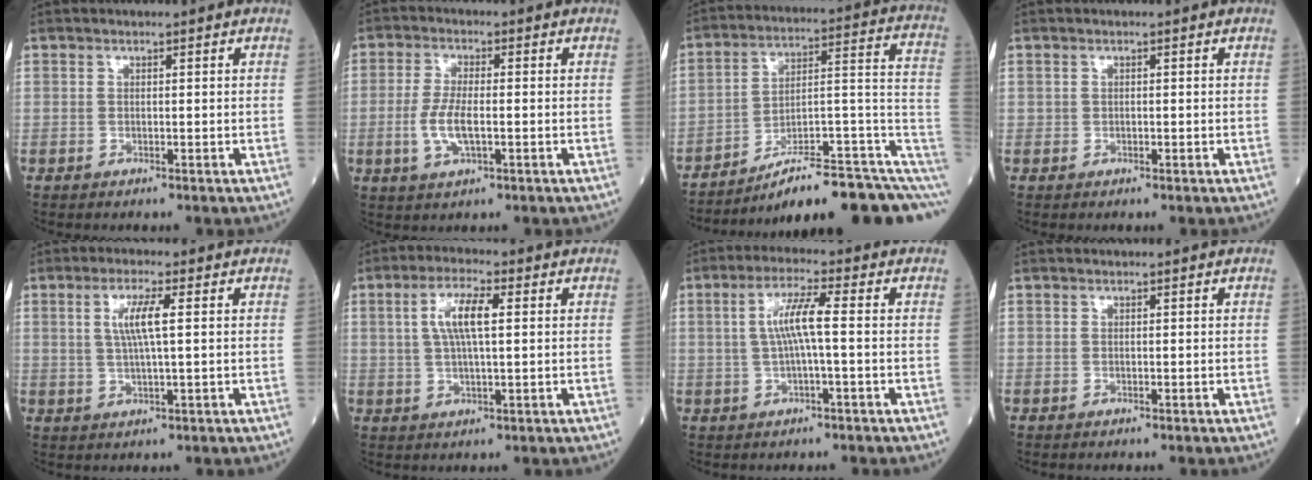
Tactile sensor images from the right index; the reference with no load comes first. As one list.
[{"total": 5.6, "force": [-1.1, 1.7, 5.3], "torque": [-0.119, -0.004, -0.017]}, {"total": 18.4, "force": [-10.7, 3.1, 14.6], "torque": [-0.134, 0.065, -0.149]}, {"total": 0.0}, {"total": 5.0, "force": [1.2, 0.1, 4.8], "torque": [-0.098, 0.003, 0.027]}, {"total": 6.4, "force": [1.6, 1.2, 6.1], "torque": [-0.126, 0.010, 0.034]}, {"total": 5.7, "force": [0.4, 0.2, 5.7], "torque": [-0.115, 0.012, 0.009]}, {"total": 0.0}]